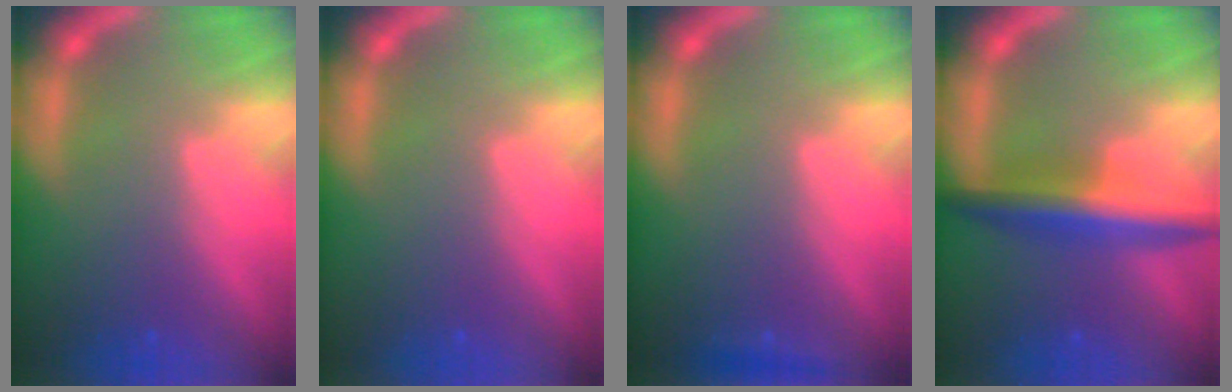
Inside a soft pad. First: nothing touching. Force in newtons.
{"total": 0.0}
{"total": 0.9}
{"total": 6.0}